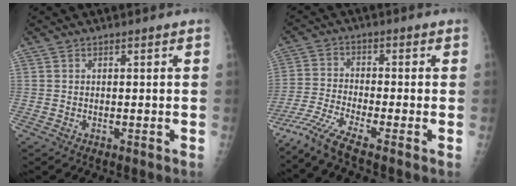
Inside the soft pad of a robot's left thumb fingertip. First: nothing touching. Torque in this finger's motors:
{"motor_torque": [-0.48, 0.84, 0.91, 0.82, 0.16]}